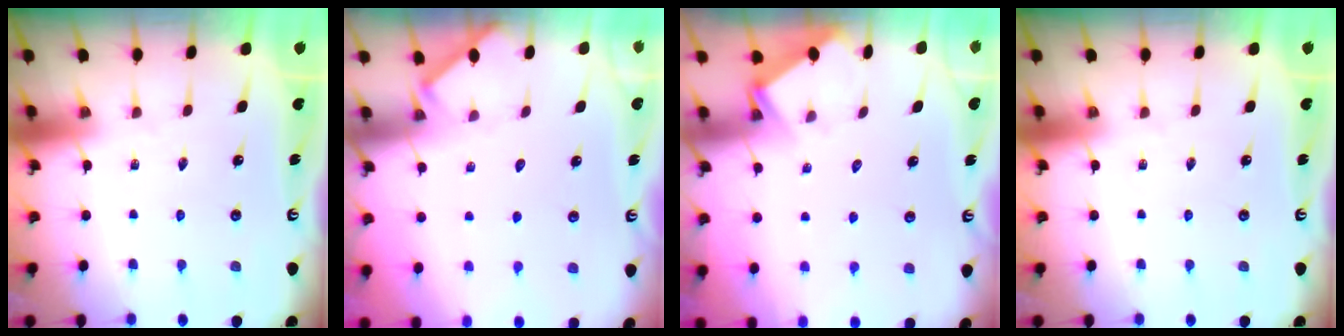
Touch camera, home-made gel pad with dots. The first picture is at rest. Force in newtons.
{"total": 3.6, "press": 3.5, "slide": 0.4}
{"total": 4.4, "press": 4.4, "slide": 0.5}
{"total": 0.0}